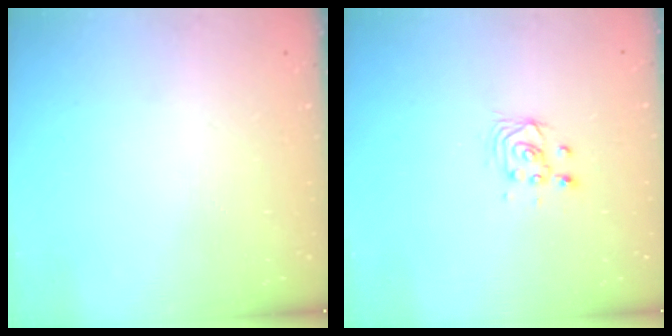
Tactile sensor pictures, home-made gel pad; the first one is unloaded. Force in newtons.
{"total": 3.3, "press": 3.3, "slide": 0.4}